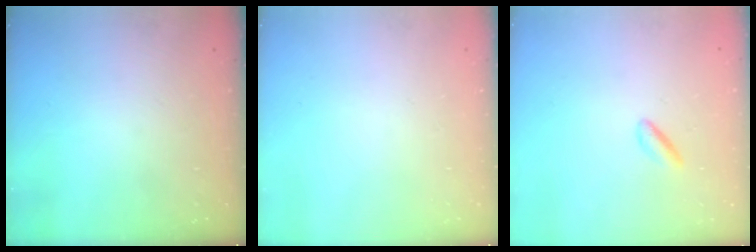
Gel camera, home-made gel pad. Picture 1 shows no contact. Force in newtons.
{"total": 0.0}
{"total": 1.8, "press": 1.6, "slide": 0.9}